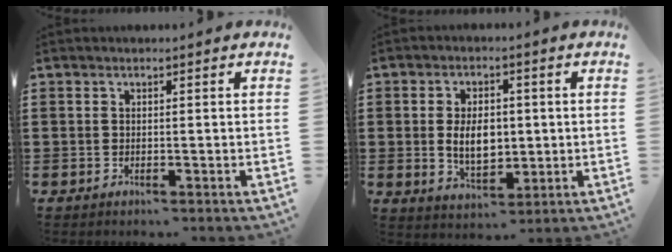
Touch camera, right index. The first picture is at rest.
{"total": 6.6, "force": [0.1, 4.0, 5.2], "torque": [-0.081, 0.001, -0.003]}